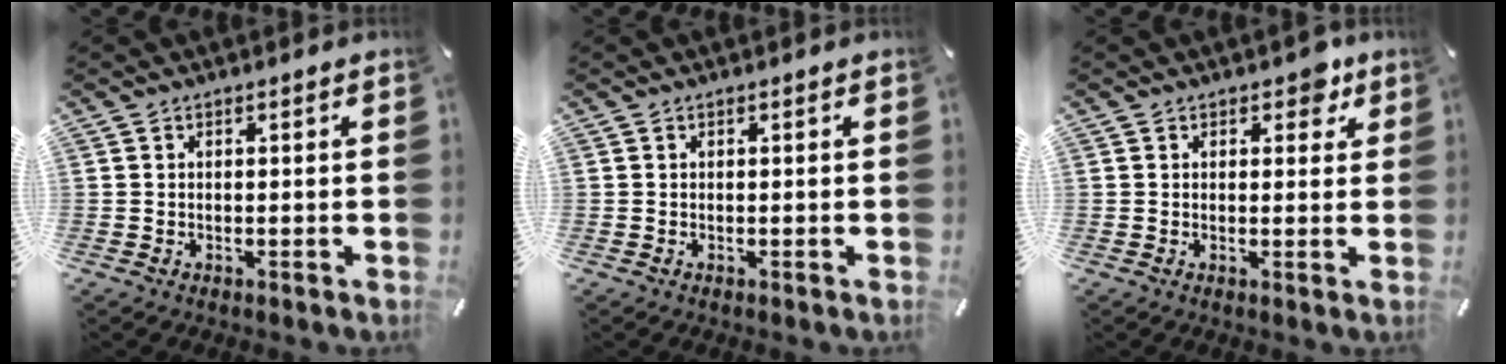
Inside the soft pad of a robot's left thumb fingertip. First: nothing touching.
{"total": 0.0}
{"total": 4.2, "force": [2.4, 2.5, 2.4], "torque": [-0.014, -0.004, 0.034]}